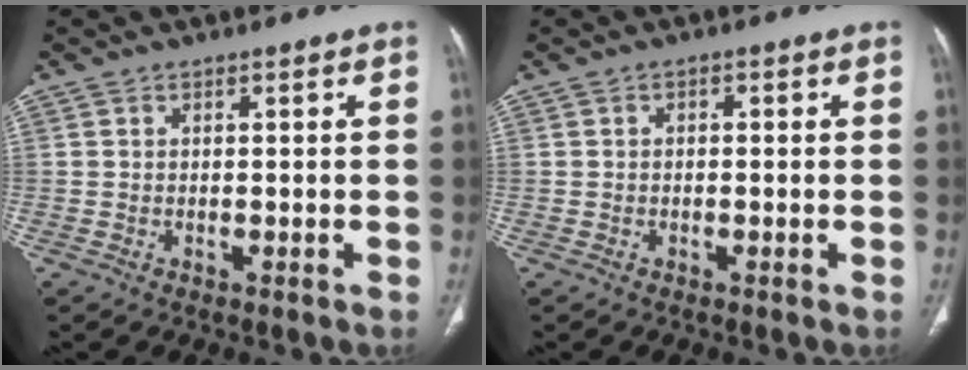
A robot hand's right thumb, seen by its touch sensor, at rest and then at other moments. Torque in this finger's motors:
{"motor_torque": [-0.66, 0.33, -0.51, 0.18, 0.06]}